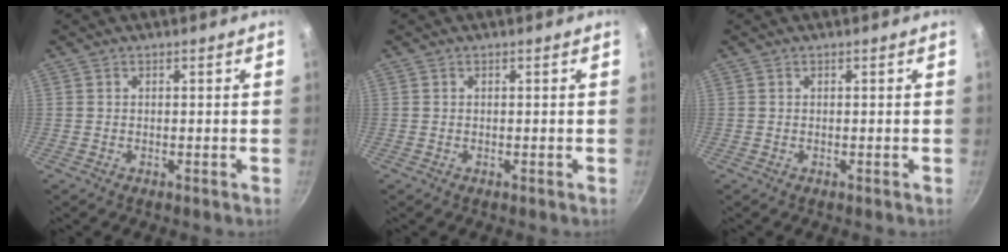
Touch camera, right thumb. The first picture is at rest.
{"total": 0.0}
{"total": 0.0}